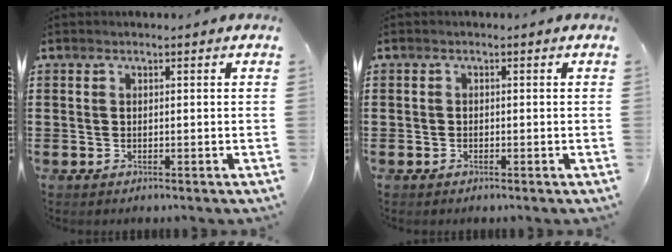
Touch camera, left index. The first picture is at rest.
{"total": 0.6, "force": [-0.5, 0.4, 0.1], "torque": [-0.004, 0.001, -0.010]}